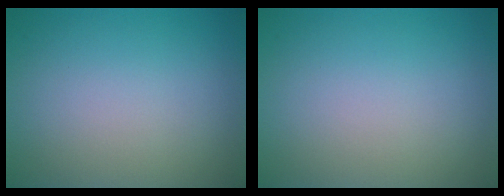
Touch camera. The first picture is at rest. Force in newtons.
{"total": 0.0}